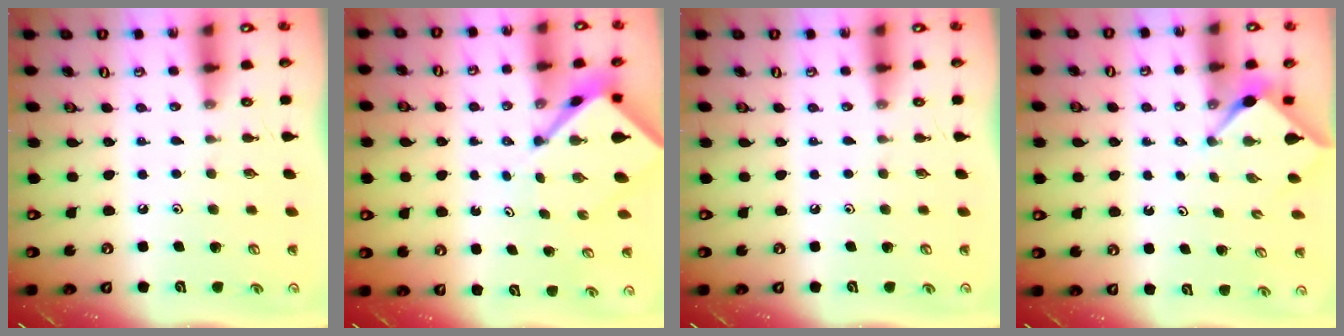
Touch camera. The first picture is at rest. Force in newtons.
{"total": 5.1, "press": 5.1, "slide": 0.4}
{"total": 0.0}
{"total": 2.9, "press": 2.9, "slide": 0.3}